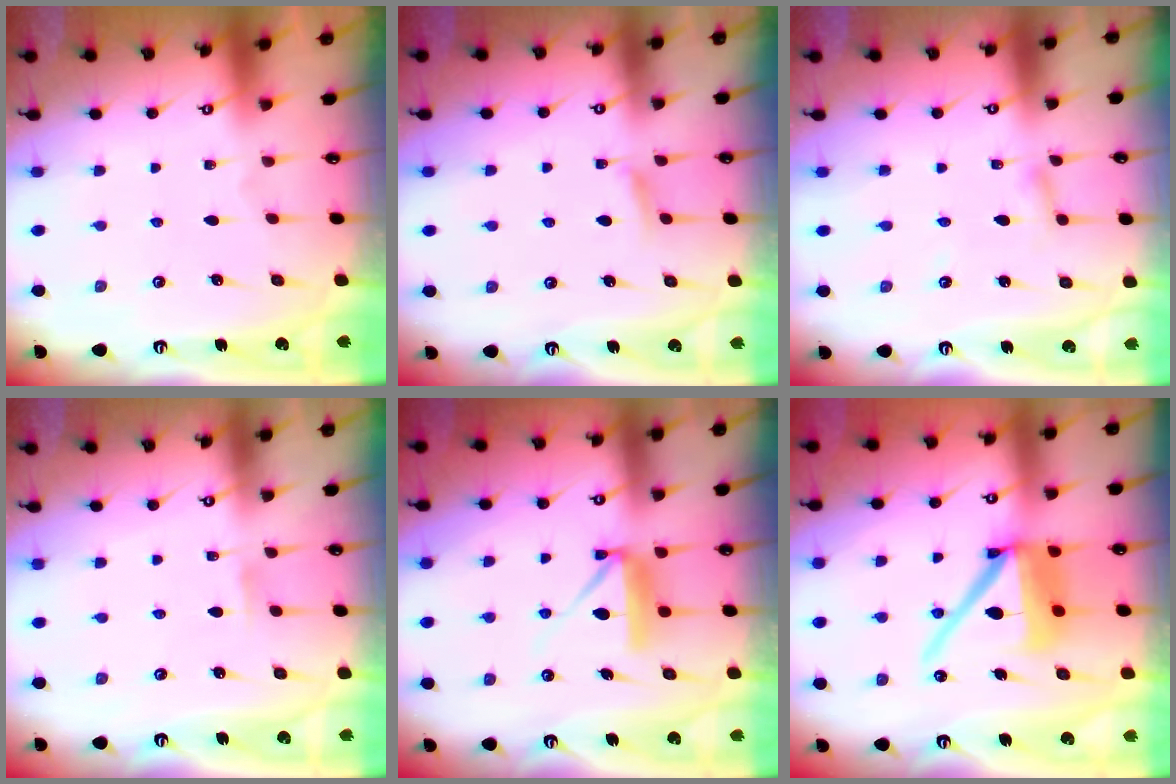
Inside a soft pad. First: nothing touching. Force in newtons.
{"total": 4.0, "press": 4.0, "slide": 0.7}
{"total": 2.7, "press": 2.7, "slide": 0.3}
{"total": 3.2, "press": 3.2, "slide": 0.3}
{"total": 8.7, "press": 8.6, "slide": 0.6}
{"total": 15.5, "press": 15.3, "slide": 1.8}